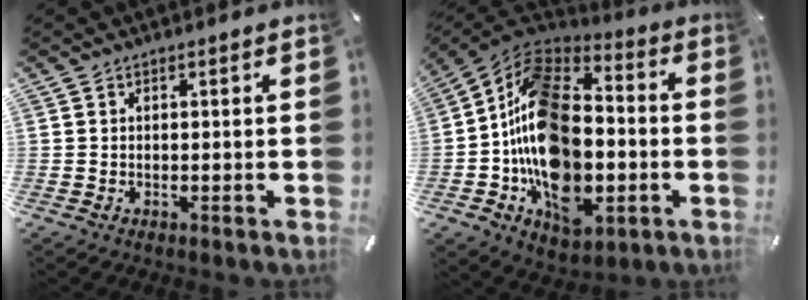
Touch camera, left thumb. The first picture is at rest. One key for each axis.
{"total": 23.6, "fx": -5.1, "fy": 15.8, "fz": 16.9, "tx": -0.319, "ty": 0.022, "tz": -0.082}